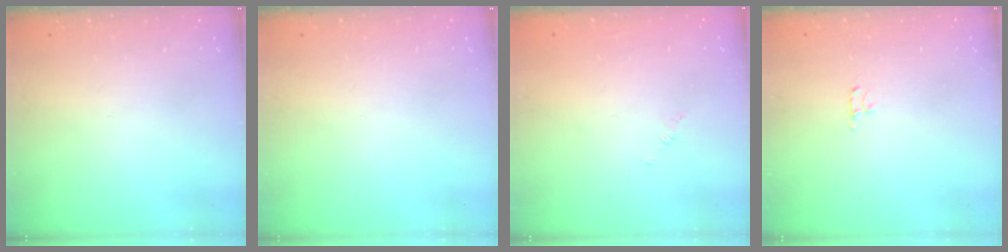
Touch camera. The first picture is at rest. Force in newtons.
{"total": 0.0}
{"total": 1.7, "press": 1.7, "slide": 0.3}
{"total": 2.5, "press": 2.4, "slide": 0.3}